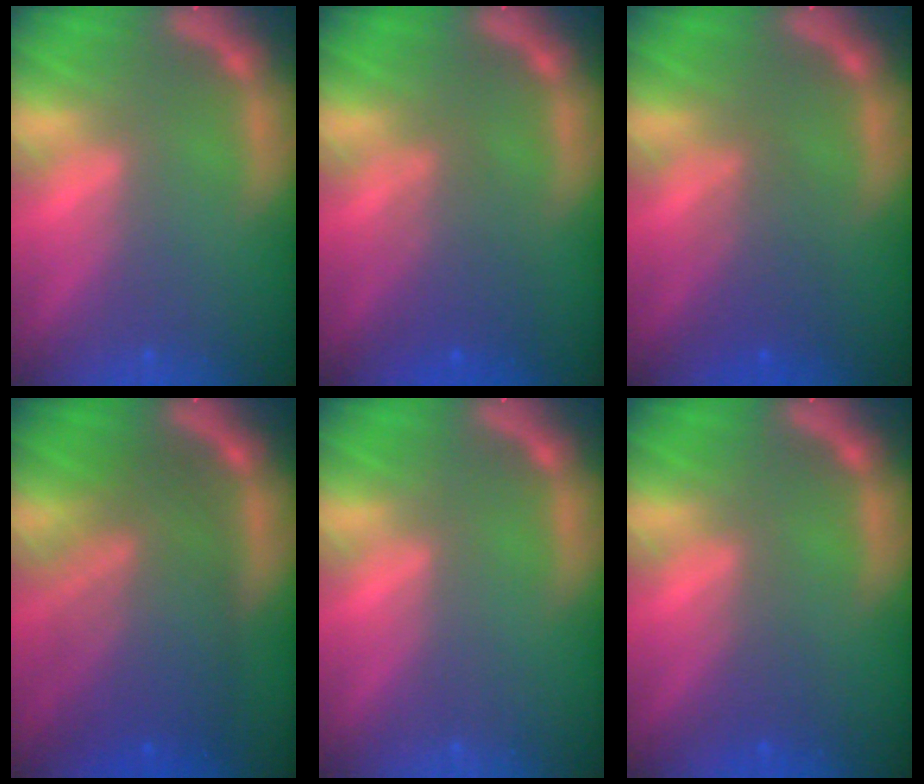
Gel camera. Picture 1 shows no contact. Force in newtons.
{"total": 3.6}
{"total": 3.0}
{"total": 9.0}
{"total": 0.0}
{"total": 1.5}